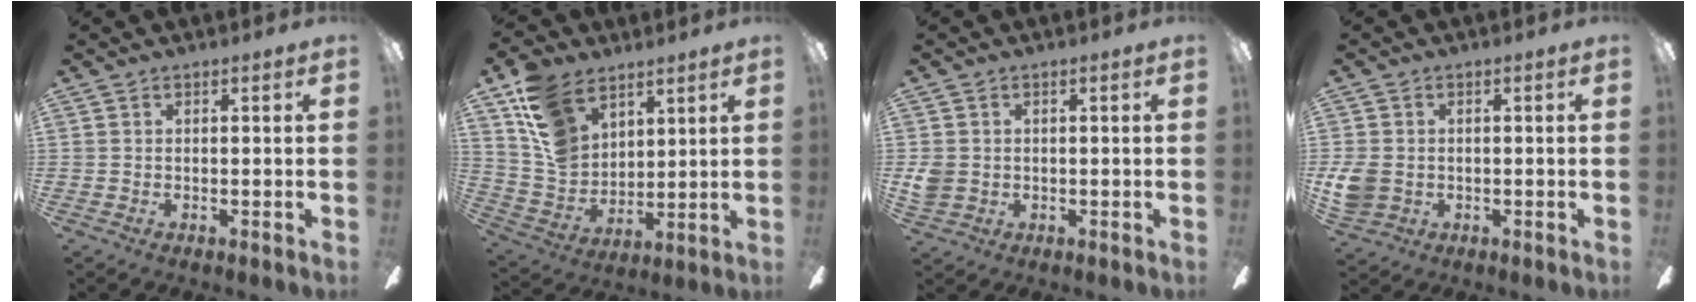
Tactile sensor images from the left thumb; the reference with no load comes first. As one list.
[{"total": 13.9, "force": [8.7, 9.4, 5.4], "torque": [-0.120, -0.036, 0.176]}, {"total": 3.7, "force": [0.1, 3.5, 1.4], "torque": [-0.020, 0.006, 0.005]}, {"total": 6.3, "force": [-0.5, 5.3, 3.2], "torque": [-0.076, 0.006, -0.007]}]